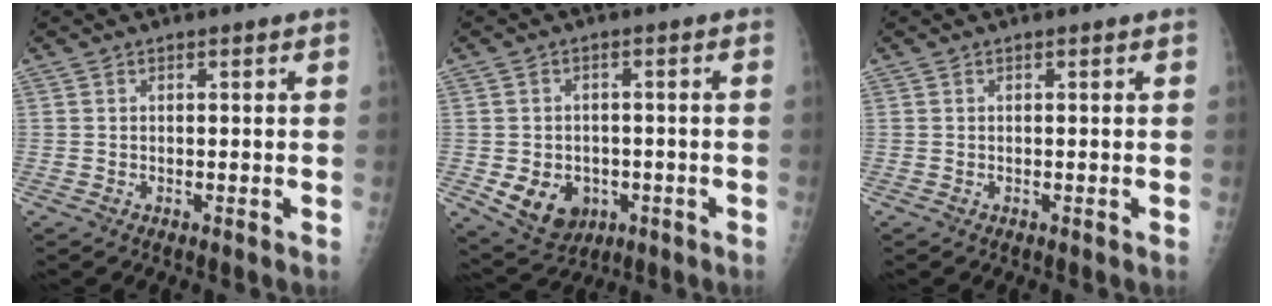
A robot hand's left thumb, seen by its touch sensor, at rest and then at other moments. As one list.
[{"total": 8.9, "force": [-2.5, 7.3, 4.6], "torque": [-0.052, 0.008, -0.021]}, {"total": 0.0}]